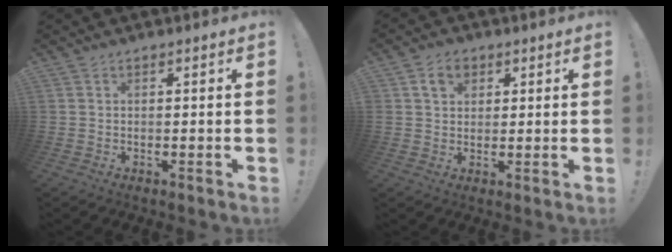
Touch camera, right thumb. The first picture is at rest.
{"total": 5.6, "force": [2.4, 4.3, 2.5], "torque": [-0.035, 0.000, 0.044]}